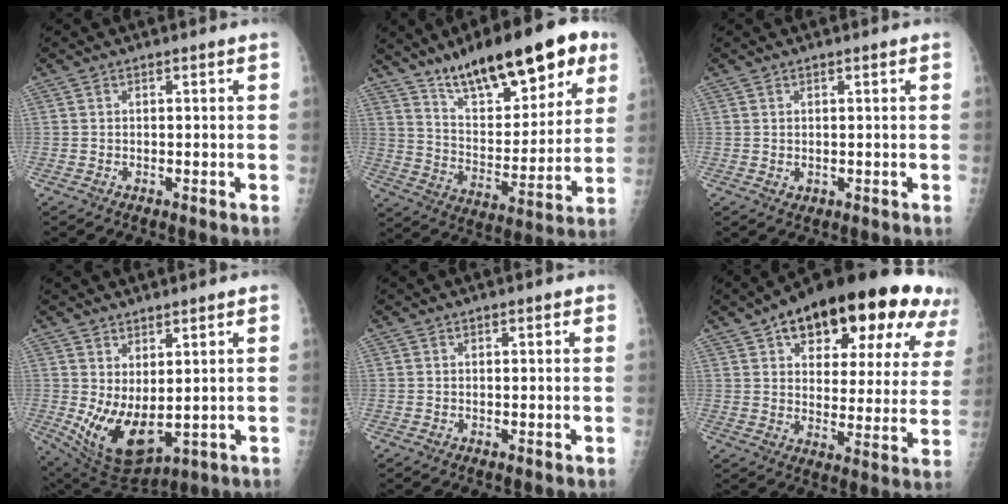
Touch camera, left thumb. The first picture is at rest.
{"total": 23.5, "force": [14.7, 8.6, 16.2], "torque": [-0.202, -0.048, 0.237]}
{"total": 1.2, "force": [0.3, 0.9, 0.8], "torque": [-0.012, -0.003, 0.009]}
{"total": 11.2, "force": [1.1, 5.6, 9.6], "torque": [-0.162, -0.025, 0.047]}
{"total": 0.9, "force": [0.5, 0.4, 0.6], "torque": [-0.005, 0.001, 0.004]}
{"total": 27.3, "force": [14.7, 12.5, 19.2], "torque": [-0.234, 0.002, 0.204]}